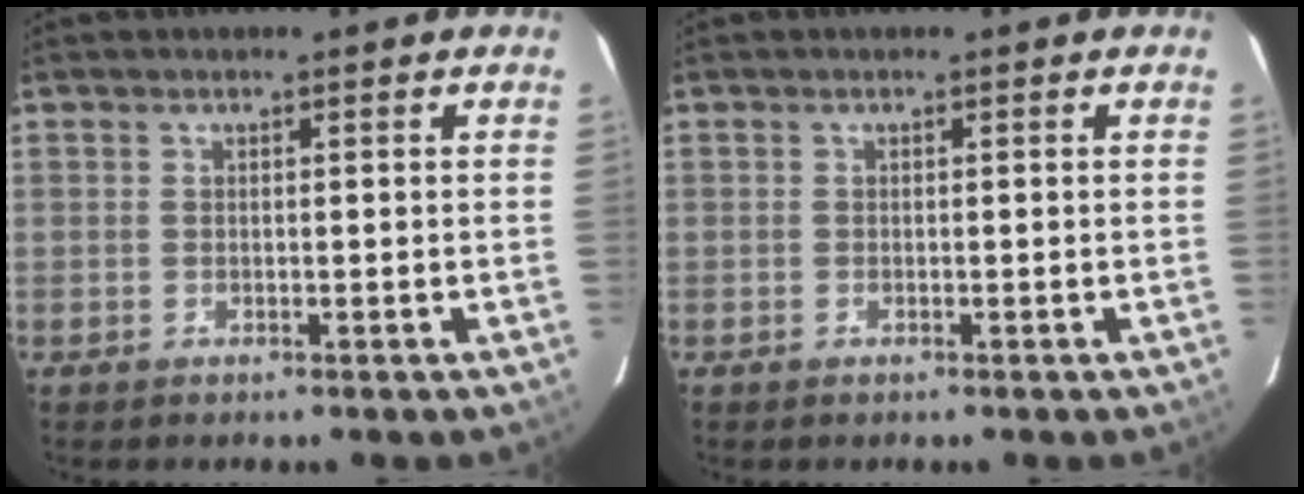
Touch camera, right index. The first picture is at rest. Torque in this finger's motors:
{"motor_torque": [-0.05, -0.04, -0.01, 0.00]}